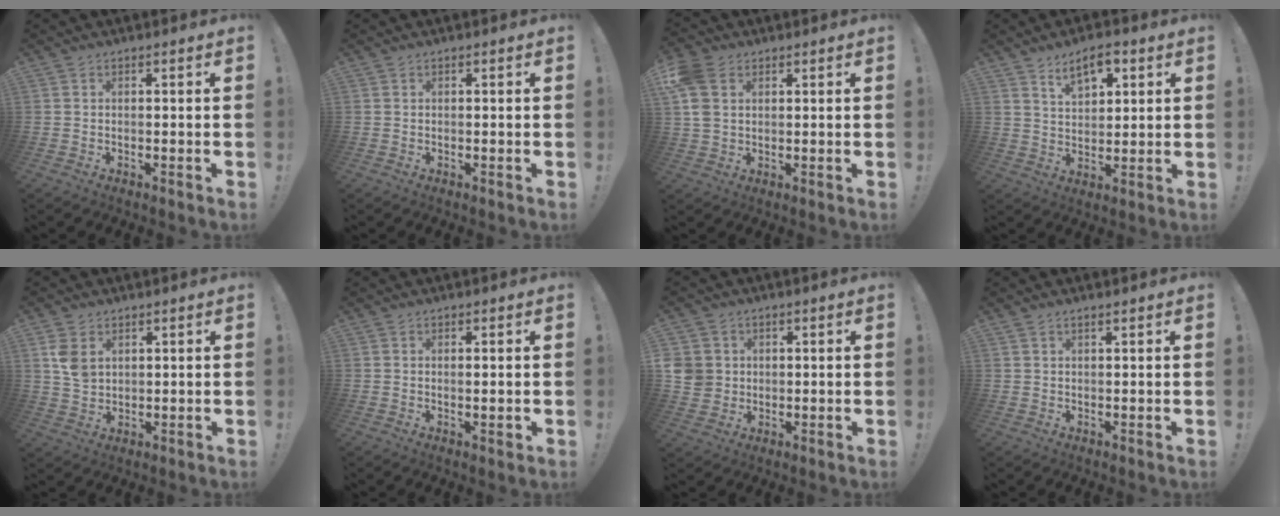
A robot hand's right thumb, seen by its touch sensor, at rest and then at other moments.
{"total": 0.0}
{"total": 8.1, "force": [2.7, 5.7, 5.0], "torque": [-0.110, 0.000, 0.056]}
{"total": 8.3, "force": [5.1, 4.3, 4.9], "torque": [-0.072, -0.018, 0.090]}
{"total": 6.7, "force": [2.6, 4.8, 3.8], "torque": [-0.051, -0.005, 0.051]}
{"total": 1.6, "force": [0.5, 0.4, 1.4], "torque": [-0.005, -0.010, 0.005]}
{"total": 5.6, "force": [0.9, 5.3, 1.5], "torque": [-0.040, -0.002, 0.019]}
{"total": 0.9, "force": [0.8, 0.1, 0.4], "torque": [-0.015, 0.004, 0.017]}